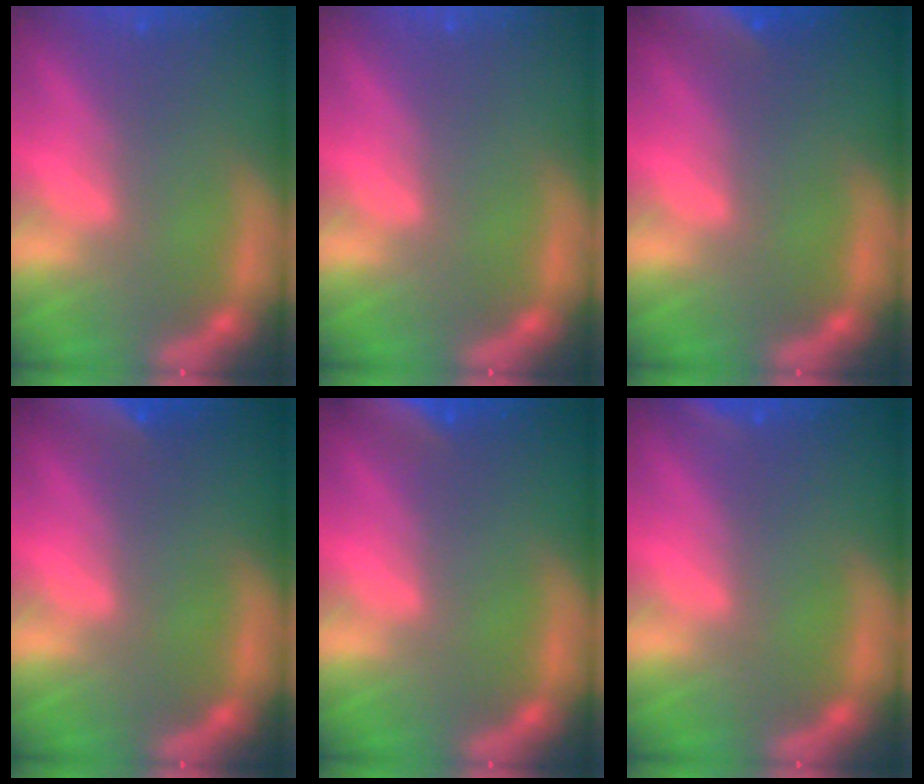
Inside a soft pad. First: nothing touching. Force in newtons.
{"total": 0.0}
{"total": 8.9}
{"total": 9.4}
{"total": 5.5}
{"total": 1.4}